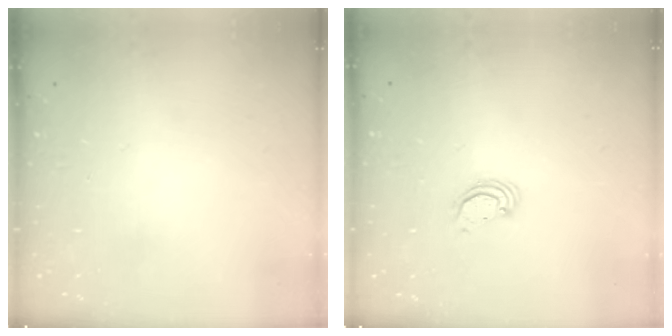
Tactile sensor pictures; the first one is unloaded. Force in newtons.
{"total": 2.2, "press": 2.2, "slide": 0.2}